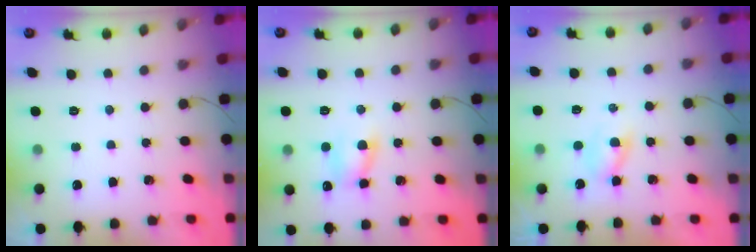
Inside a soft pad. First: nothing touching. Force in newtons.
{"total": 6.0, "press": 5.9, "slide": 1.3}
{"total": 2.0, "press": 1.8, "slide": 0.9}